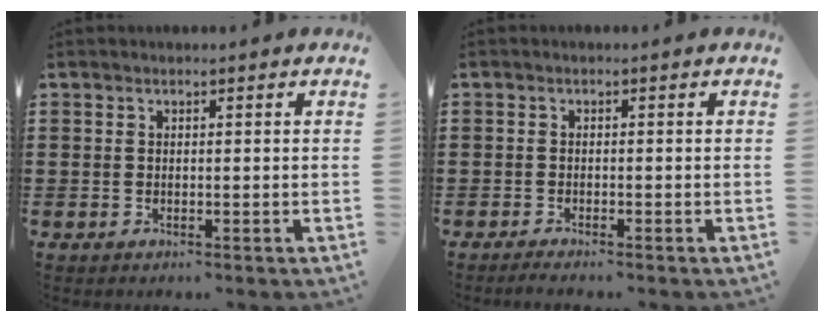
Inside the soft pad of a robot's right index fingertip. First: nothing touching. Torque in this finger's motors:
{"motor_torque": [1.00, 1.14, -0.07, 0.00]}